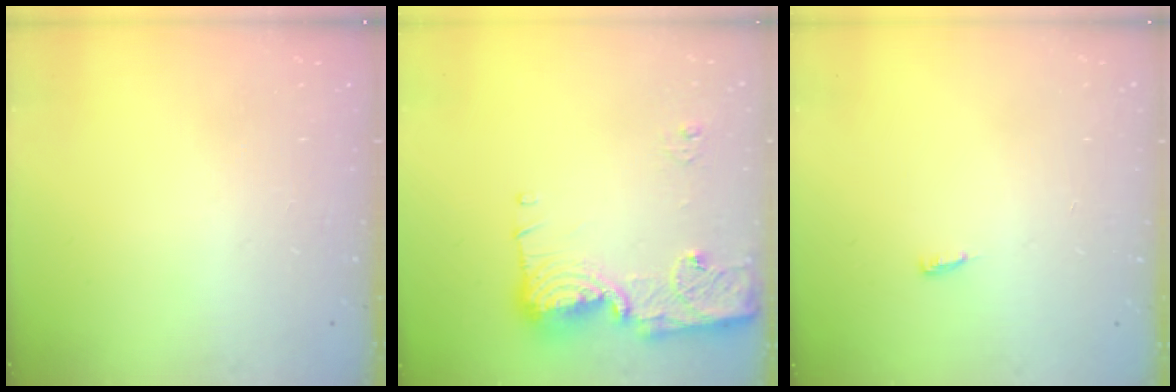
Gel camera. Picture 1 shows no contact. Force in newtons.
{"total": 14.7, "press": 14.6, "slide": 1.6}
{"total": 3.3, "press": 3.3, "slide": 0.8}